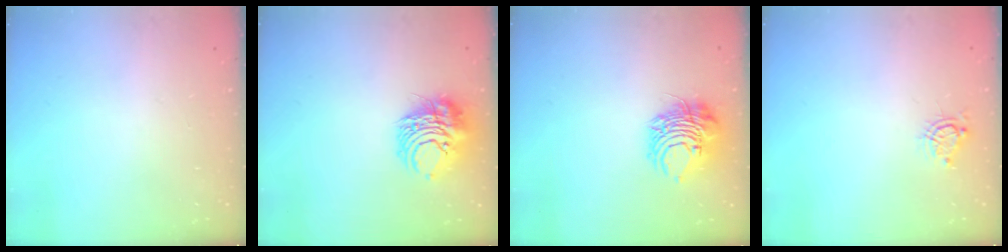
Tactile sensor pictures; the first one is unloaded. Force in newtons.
{"total": 9.2, "press": 9.1, "slide": 1.3}
{"total": 10.5, "press": 10.5, "slide": 1.4}
{"total": 6.1, "press": 6.0, "slide": 0.9}